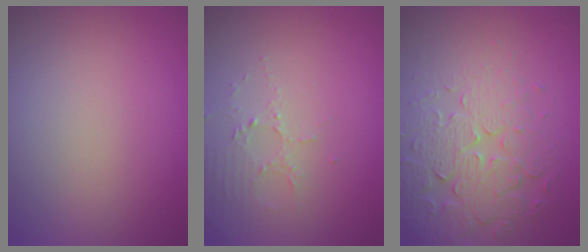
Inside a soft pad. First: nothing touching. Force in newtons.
{"total": 2.1, "press": 2.1, "slide": 0.4}
{"total": 5.0, "press": 4.4, "slide": 2.3}